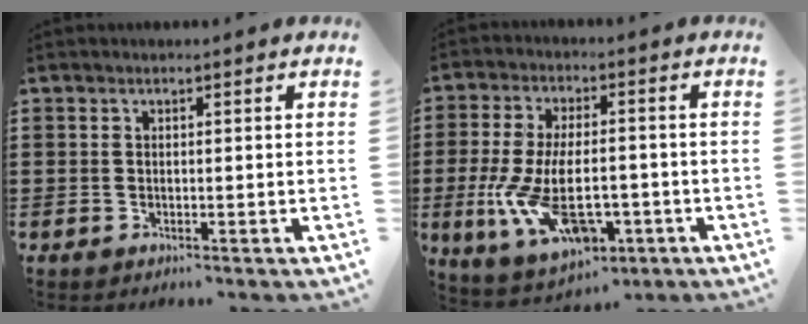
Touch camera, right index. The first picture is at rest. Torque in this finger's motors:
{"motor_torque": [2.14, 0.00, 1.05, 0.21]}